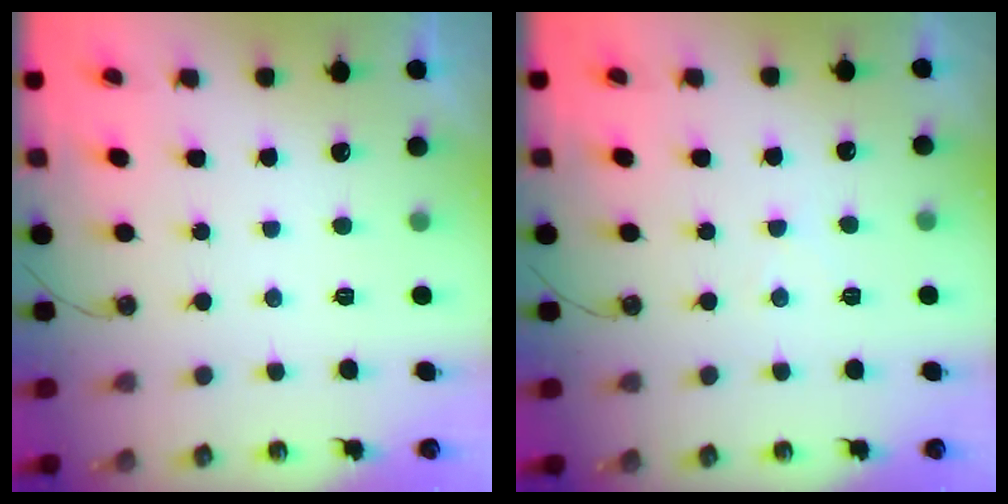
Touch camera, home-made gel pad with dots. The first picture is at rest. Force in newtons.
{"total": 2.5, "press": 2.5, "slide": 0.4}